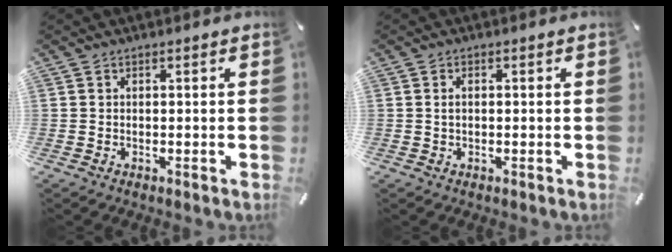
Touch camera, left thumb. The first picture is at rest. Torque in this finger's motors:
{"motor_torque": [-0.23, -0.39, 0.11, 0.15, -0.06]}